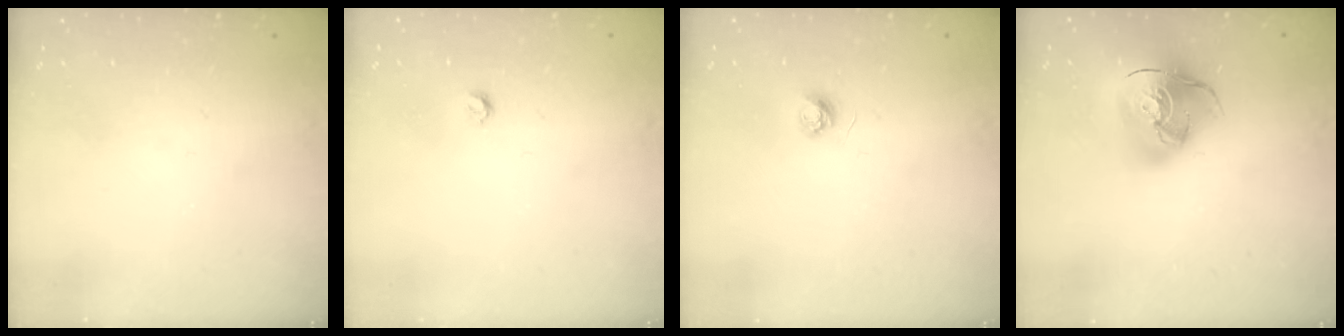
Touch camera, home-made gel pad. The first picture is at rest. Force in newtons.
{"total": 3.2, "press": 3.2, "slide": 0.3}
{"total": 3.4, "press": 3.4, "slide": 0.4}
{"total": 17.2, "press": 17.1, "slide": 2.0}